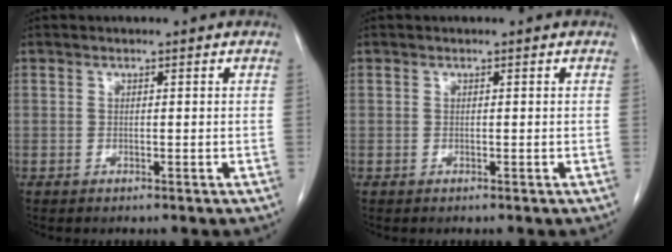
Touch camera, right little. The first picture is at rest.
{"total": 0.0}